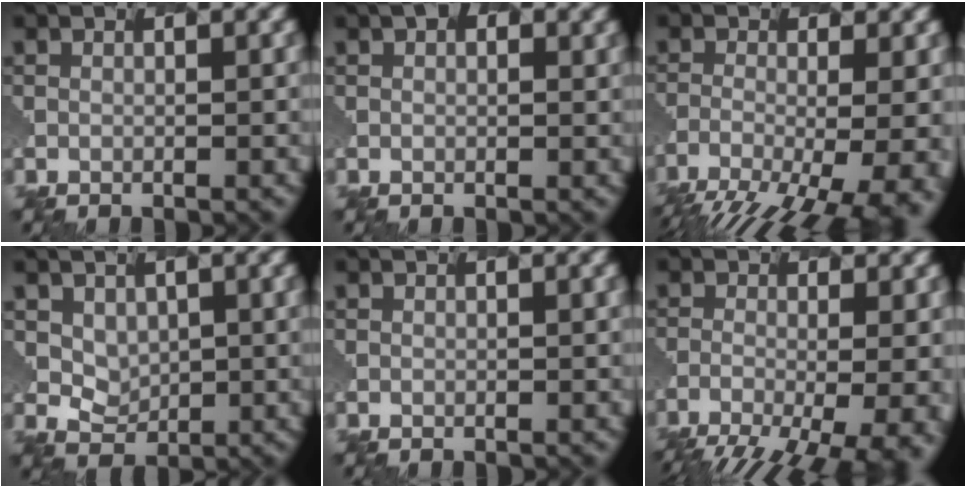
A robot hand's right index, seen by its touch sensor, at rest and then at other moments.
{"total": 2.2, "force": [1.1, 1.3, 1.5], "torque": [-0.001, 0.011, 0.000]}
{"total": 12.7, "force": [-8.1, 4.5, 8.6], "torque": [-0.126, -0.024, -0.092]}
{"total": 2.0, "force": [0.6, 1.8, 0.4], "torque": [-0.016, -0.006, 0.015]}
{"total": 1.1, "force": [0.3, 0.5, 0.9], "torque": [-0.003, 0.007, -0.001]}
{"total": 12.3, "force": [-8.0, 4.2, 8.4], "torque": [-0.110, -0.016, -0.084]}